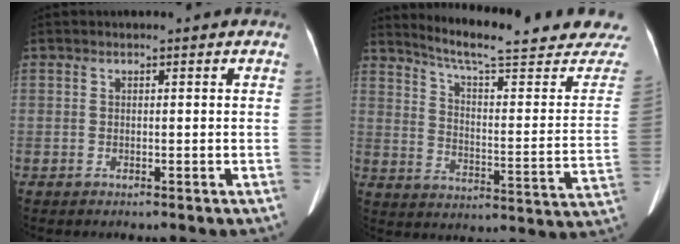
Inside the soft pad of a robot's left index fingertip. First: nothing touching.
{"total": 24.1, "force": [22.1, 1.8, 9.4], "torque": [-0.135, -0.081, 0.280]}